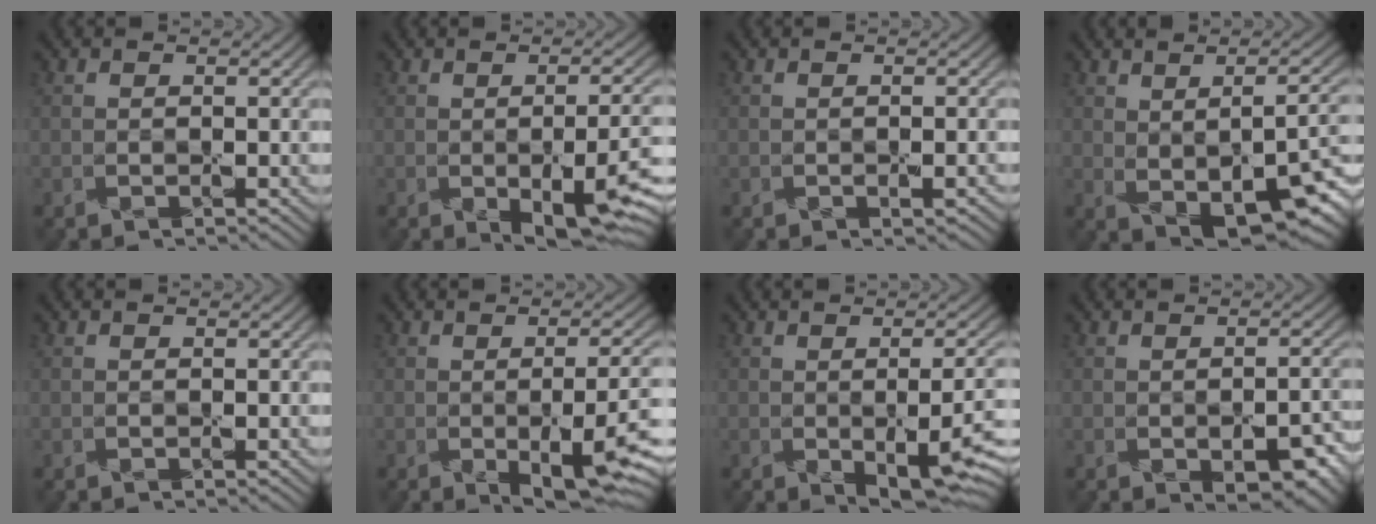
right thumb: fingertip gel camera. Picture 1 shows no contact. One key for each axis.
{"total": 8.9, "fx": -2.2, "fy": 3.7, "fz": 7.9, "tx": -0.112, "ty": -0.030, "tz": -0.006}
{"total": 0.8, "fx": -0.3, "fy": 0.1, "fz": 0.7, "tx": -0.013, "ty": 0.000, "tz": -0.004}
{"total": 10.6, "fx": -1.7, "fy": 4.9, "fz": 9.2, "tx": -0.138, "ty": -0.016, "tz": -0.010}
{"total": 0.0}
{"total": 10.0, "fx": -1.9, "fy": 3.9, "fz": 9.0, "tx": -0.117, "ty": -0.020, "tz": -0.004}
{"total": 7.9, "fx": -1.4, "fy": 3.1, "fz": 7.1, "tx": -0.095, "ty": -0.016, "tz": 0.004}
{"total": 5.0, "fx": -1.7, "fy": 2.4, "fz": 4.0, "tx": -0.060, "ty": -0.019, "tz": -0.011}